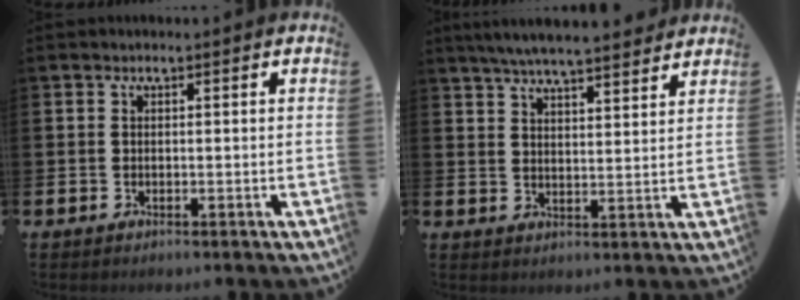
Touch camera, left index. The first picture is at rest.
{"total": 6.1, "force": [5.9, 0.2, 1.5], "torque": [-0.038, -0.031, 0.105]}